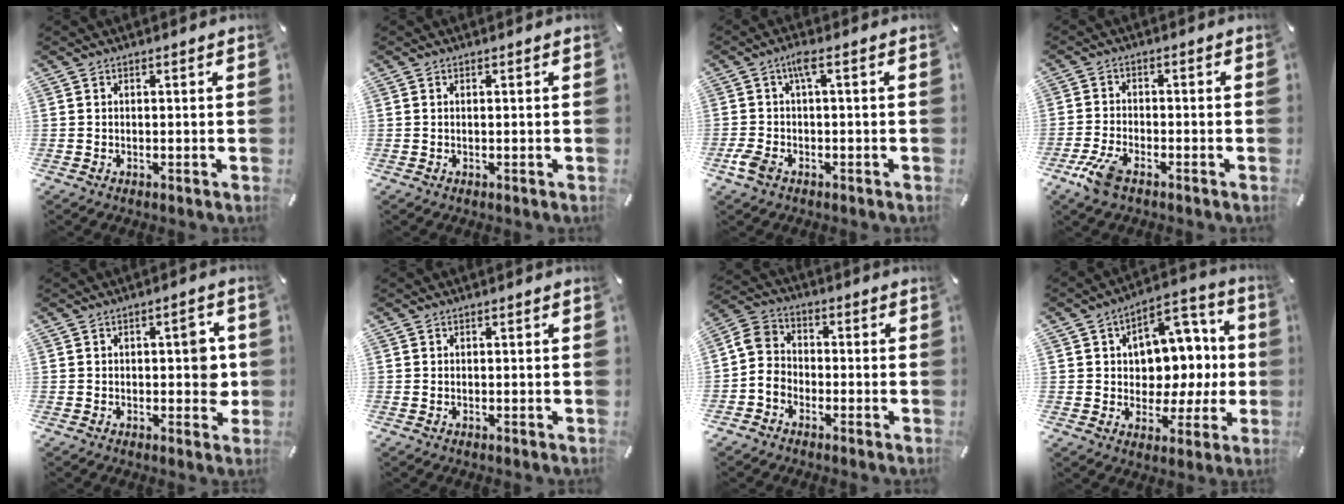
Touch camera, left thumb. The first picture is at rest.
{"total": 0.0}
{"total": 5.2, "force": [-1.0, 1.9, 4.7], "torque": [-0.106, 0.006, -0.024]}
{"total": 5.9, "force": [-3.5, 2.4, 4.0], "torque": [-0.103, 0.002, -0.069]}
{"total": 6.5, "force": [0.3, 3.5, 5.5], "torque": [-0.052, -0.003, -0.005]}
{"total": 0.0}
{"total": 6.3, "force": [-2.9, 5.3, 1.9], "torque": [-0.042, 0.026, -0.053]}
{"total": 10.8, "force": [1.4, 9.2, 5.5], "torque": [-0.054, -0.028, 0.033]}